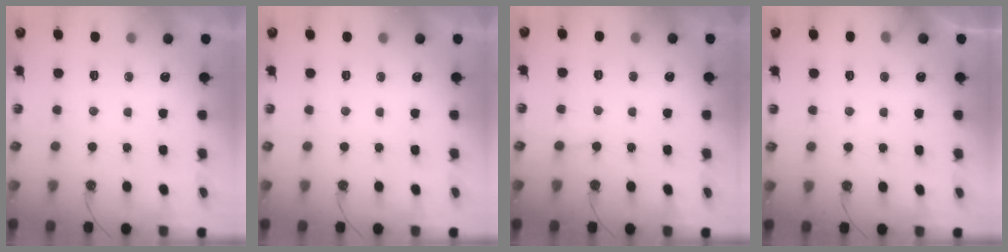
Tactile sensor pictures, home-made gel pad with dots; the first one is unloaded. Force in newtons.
{"total": 0.0}
{"total": 2.9, "press": 2.9, "slide": 0.2}
{"total": 4.6, "press": 4.6, "slide": 0.4}